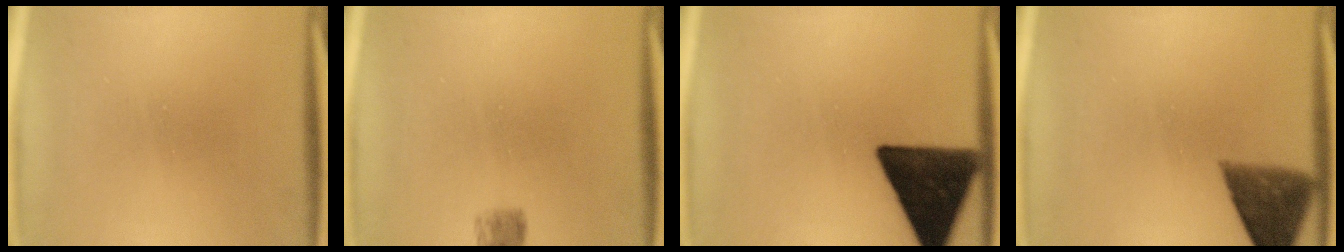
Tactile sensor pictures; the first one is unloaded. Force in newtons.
{"total": 2.6}
{"total": 16.0}
{"total": 5.4}